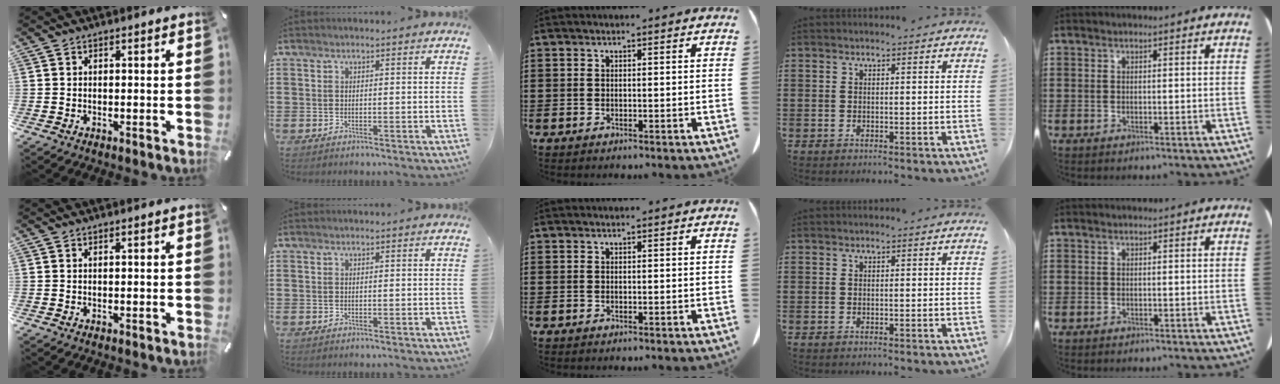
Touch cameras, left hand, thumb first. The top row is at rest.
{}